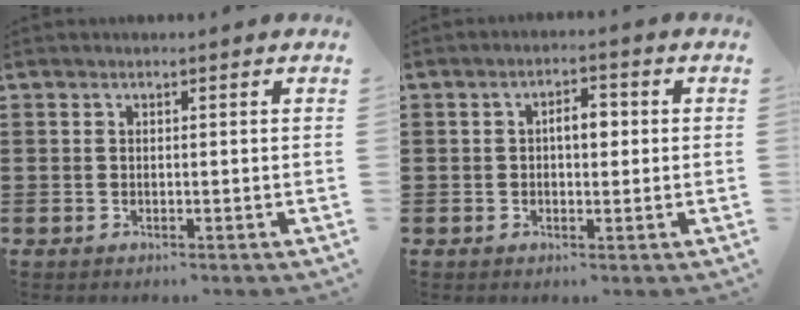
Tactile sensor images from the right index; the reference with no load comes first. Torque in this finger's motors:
{"motor_torque": [0.71, -0.18, 0.33, 0.02]}